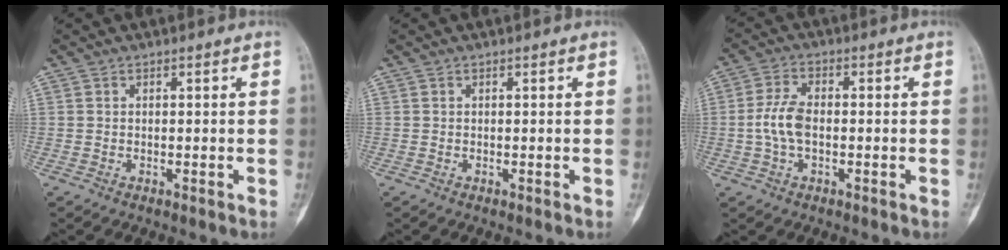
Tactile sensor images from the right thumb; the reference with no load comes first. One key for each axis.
{"total": 0.0}
{"total": 6.2, "fx": -0.7, "fy": 3.3, "fz": 5.1, "tx": -0.117, "ty": 0.015, "tz": -0.017}